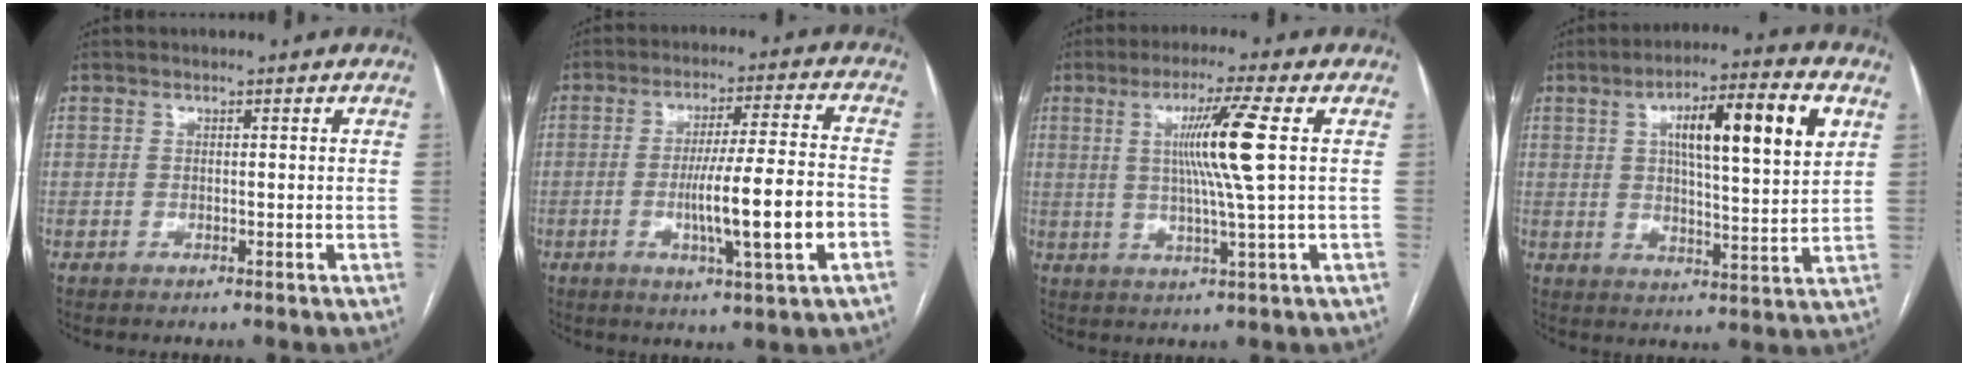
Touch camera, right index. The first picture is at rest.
{"total": 12.3, "force": [-3.2, 0.2, 11.9], "torque": [-0.199, -0.002, -0.053]}
{"total": 9.3, "force": [1.9, -1.6, 9.0], "torque": [-0.163, -0.002, 0.037]}
{"total": 15.2, "force": [5.3, 2.3, 14.0], "torque": [-0.225, 0.015, 0.079]}